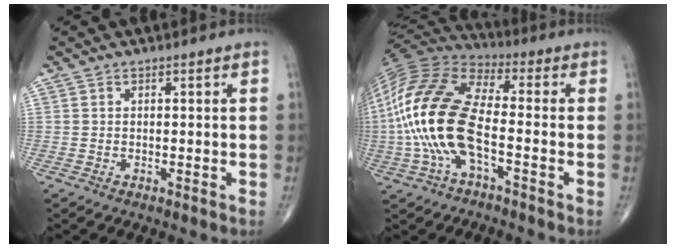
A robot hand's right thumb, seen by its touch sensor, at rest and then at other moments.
{"total": 19.5, "force": [-3.6, 8.3, 17.3], "torque": [-0.379, 0.026, -0.076]}